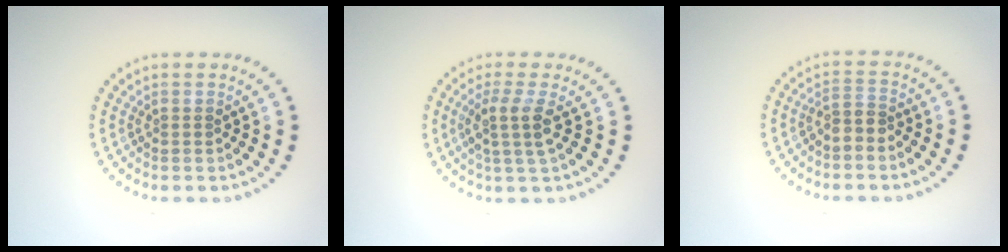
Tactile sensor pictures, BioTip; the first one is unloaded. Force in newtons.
{"total": 2.7, "press": 2.2, "slide": 1.6}
{"total": 1.6, "press": 1.1, "slide": 1.1}